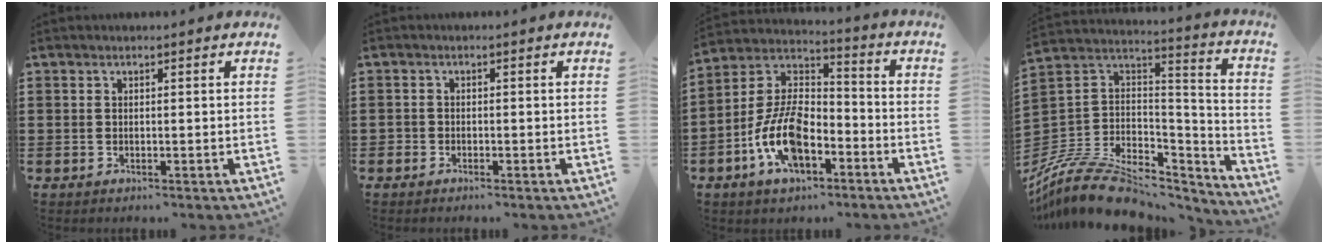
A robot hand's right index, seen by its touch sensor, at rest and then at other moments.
{"total": 0.9, "force": [-0.8, 0.5, 0.1], "torque": [-0.004, 0.000, -0.017]}
{"total": 11.3, "force": [-5.2, 5.9, 8.2], "torque": [-0.192, 0.002, -0.102]}
{"total": 11.1, "force": [-8.0, 5.3, 5.6], "torque": [-0.117, 0.018, -0.148]}